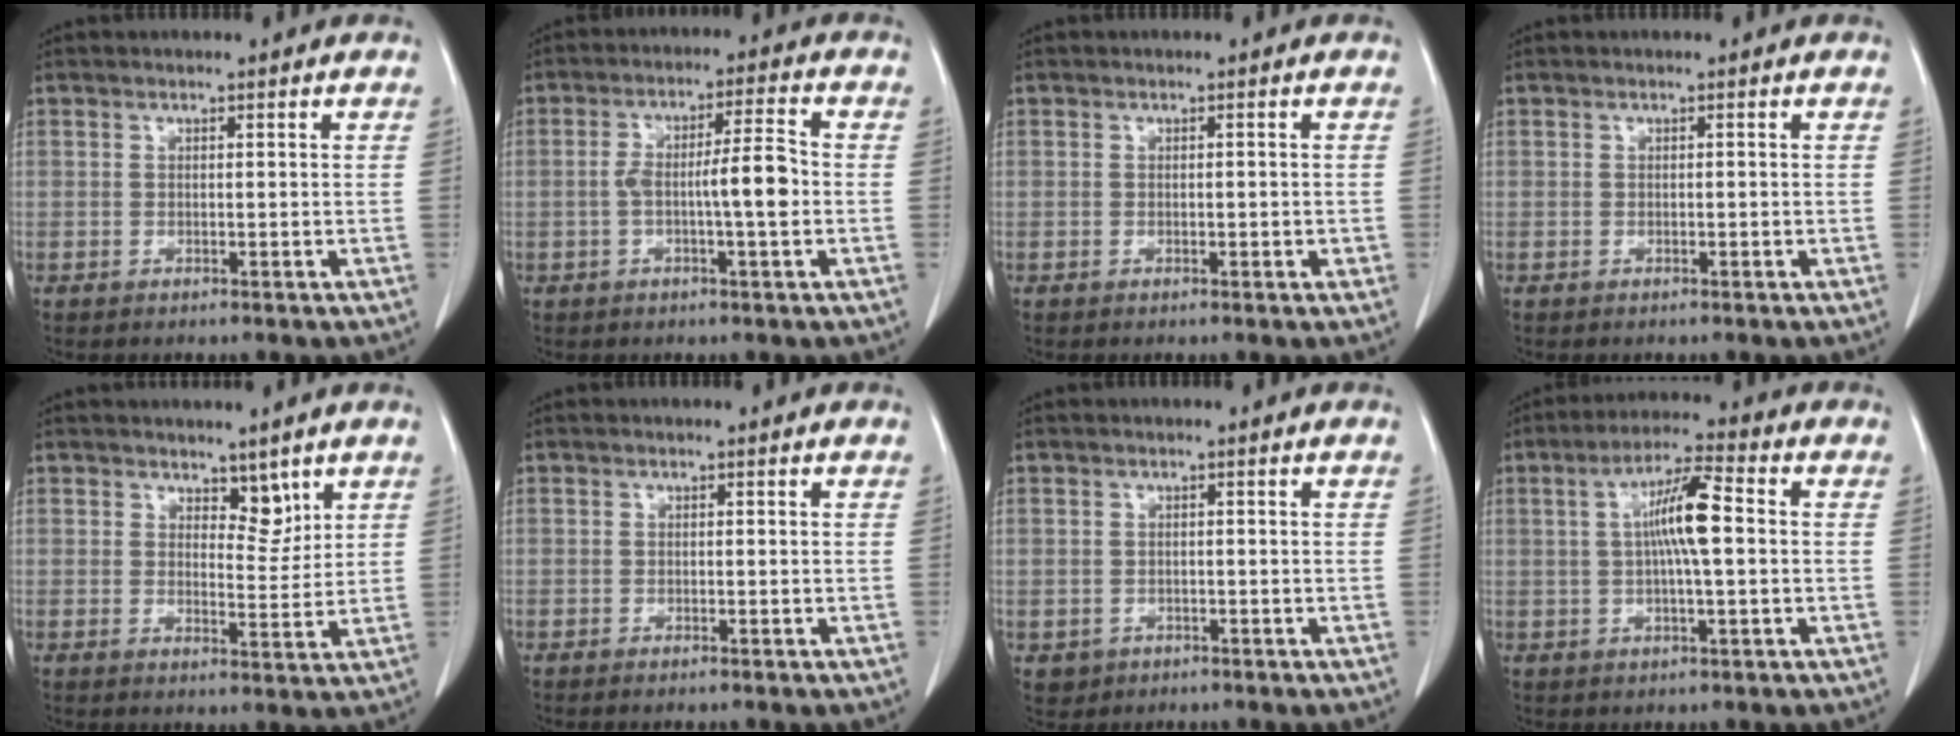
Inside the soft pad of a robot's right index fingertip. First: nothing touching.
{"total": 7.4, "force": [-1.1, 0.7, 7.2], "torque": [-0.132, 0.016, -0.017]}
{"total": 1.0, "force": [-0.1, 0.5, 0.8], "torque": [-0.014, 0.000, 0.003]}
{"total": 0.0}
{"total": 3.8, "force": [2.7, 1.7, 2.1], "torque": [-0.022, -0.009, 0.045]}
{"total": 0.6, "force": [-0.5, 0.0, 0.2], "torque": [-0.008, -0.001, -0.009]}
{"total": 2.0, "force": [-0.6, 1.8, 0.2], "torque": [-0.001, 0.005, -0.002]}
{"total": 8.4, "force": [0.7, 0.9, 8.3], "torque": [-0.154, 0.011, 0.007]}